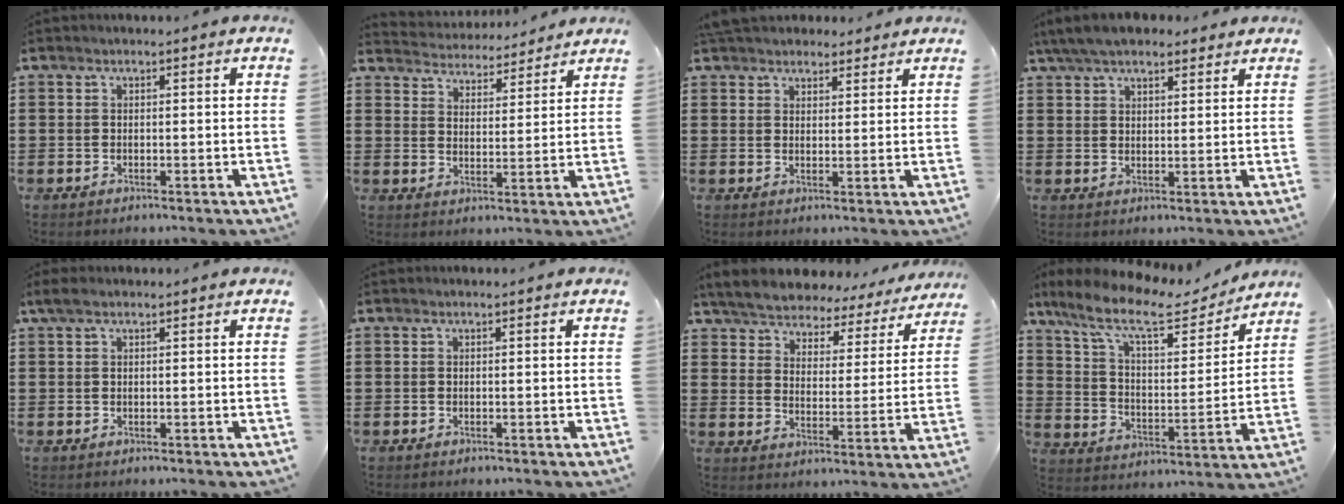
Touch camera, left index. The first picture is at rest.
{"total": 4.2, "force": [4.2, 0.3, -0.3], "torque": [-0.017, -0.027, 0.072]}
{"total": 4.1, "force": [3.7, 1.5, 0.8], "torque": [-0.028, 0.000, 0.072]}
{"total": 6.1, "force": [5.2, 1.8, 2.7], "torque": [-0.067, -0.003, 0.097]}
{"total": 1.5, "force": [0.6, 0.6, 1.2], "torque": [-0.024, 0.004, 0.012]}
{"total": 0.0}
{"total": 5.3, "force": [5.2, 0.6, 0.5], "torque": [-0.041, -0.040, 0.087]}
{"total": 11.4, "force": [8.9, 2.6, 6.6], "torque": [-0.161, -0.039, 0.151]}